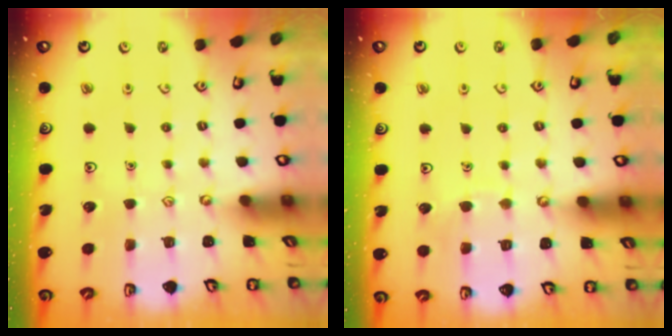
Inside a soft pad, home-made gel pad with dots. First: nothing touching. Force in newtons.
{"total": 4.1, "press": 4.1, "slide": 0.3}